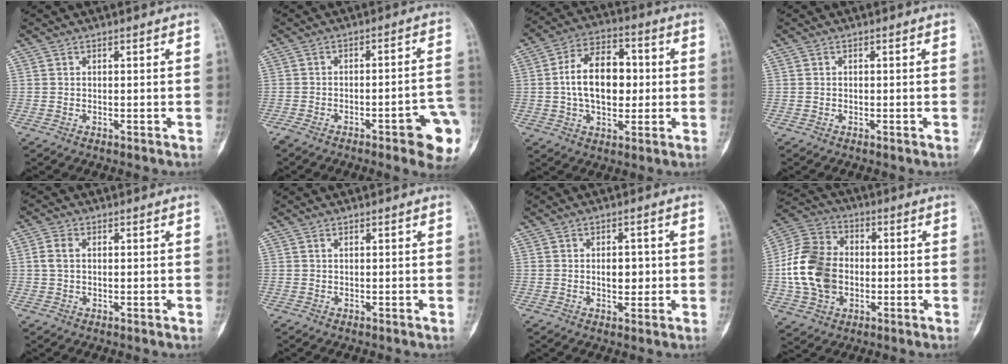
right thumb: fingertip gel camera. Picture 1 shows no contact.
{"total": 12.9, "force": [-5.6, 2.6, 11.3], "torque": [-0.115, 0.037, -0.063]}
{"total": 13.8, "force": [0.5, 8.5, 10.9], "torque": [-0.160, 0.018, 0.004]}
{"total": 0.0}
{"total": 3.0, "force": [0.4, 2.1, 2.1], "torque": [-0.048, 0.006, 0.008]}
{"total": 1.6, "force": [0.4, 0.2, -1.5], "torque": [0.021, 0.003, 0.007]}
{"total": 3.7, "force": [0.1, 2.3, 2.9], "torque": [-0.025, 0.000, 0.002]}
{"total": 16.0, "force": [-1.3, 12.1, 10.4], "torque": [-0.186, 0.023, -0.025]}